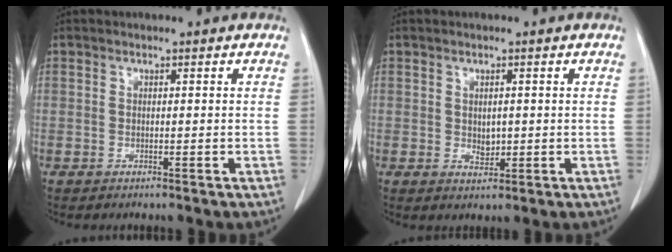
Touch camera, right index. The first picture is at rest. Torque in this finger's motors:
{"motor_torque": [0.02, 0.02, -0.01, 0.03]}